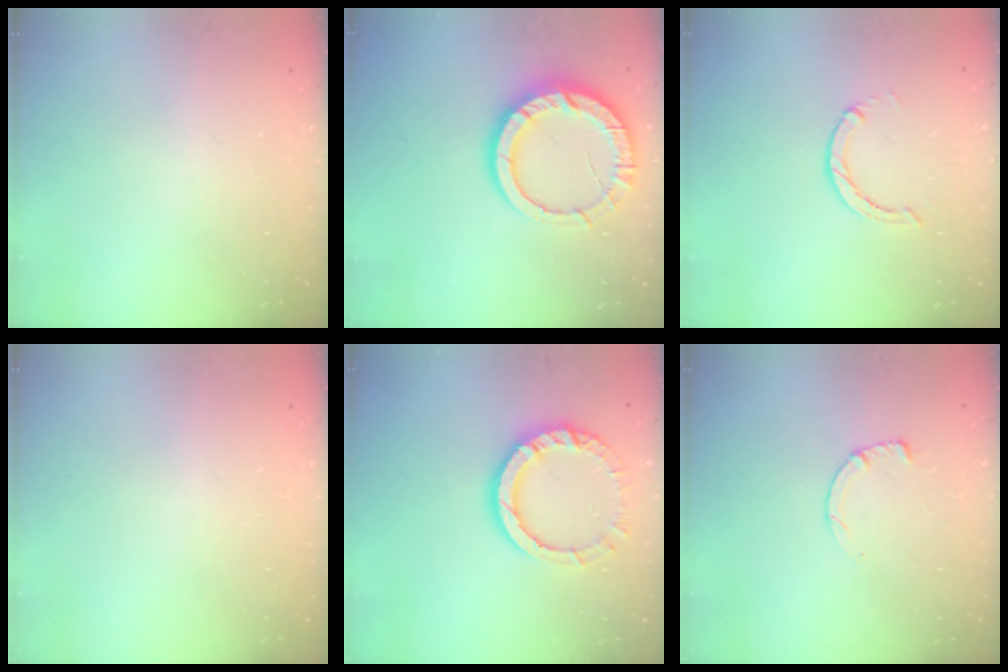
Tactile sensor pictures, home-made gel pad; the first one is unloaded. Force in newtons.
{"total": 12.0, "press": 11.9, "slide": 1.0}
{"total": 0.6, "press": 0.6, "slide": 0.2}
{"total": 2.4, "press": 2.4, "slide": 0.2}
{"total": 11.6, "press": 11.6, "slide": 1.2}
{"total": 3.4, "press": 3.4, "slide": 0.4}